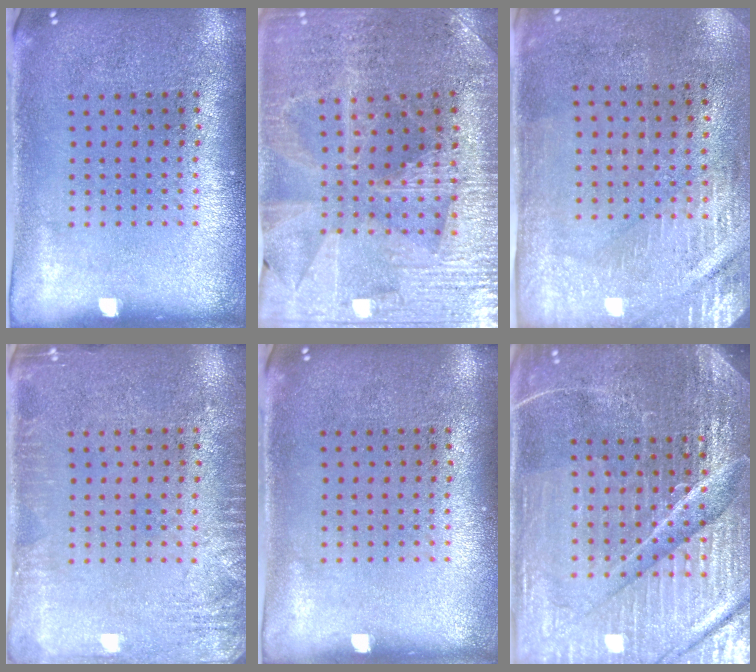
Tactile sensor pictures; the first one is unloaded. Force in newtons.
{"total": 3.0, "press": 2.9, "slide": 0.5}
{"total": 2.9, "press": 2.5, "slide": 1.4}
{"total": 2.3, "press": 2.2, "slide": 0.2}
{"total": 0.0}
{"total": 6.2, "press": 5.6, "slide": 2.7}